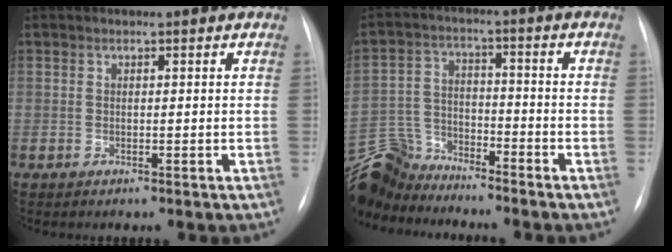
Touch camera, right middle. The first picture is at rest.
{"total": 9.3, "force": [-9.1, 2.0, 0.4], "torque": [-0.022, 0.010, -0.180]}